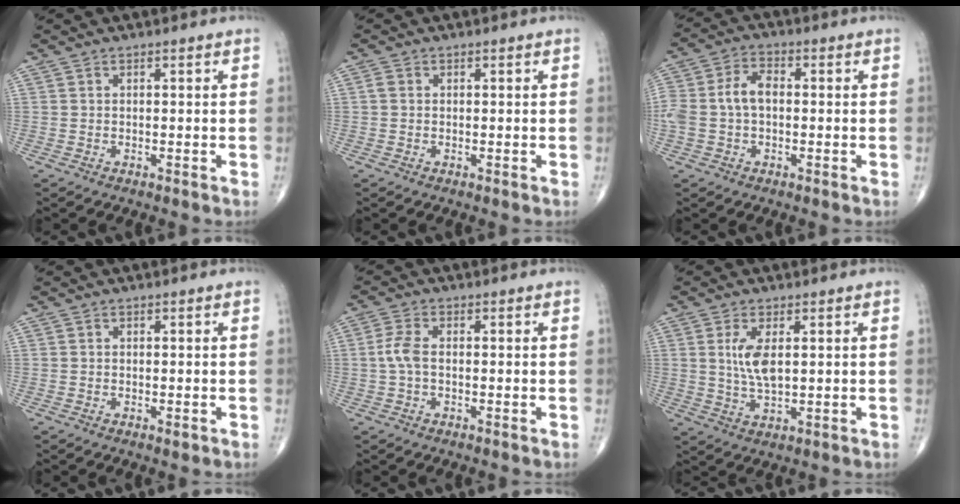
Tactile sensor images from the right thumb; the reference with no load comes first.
{"total": 1.0, "force": [0.1, 0.9, 0.5], "torque": [-0.010, 0.002, 0.000]}
{"total": 7.6, "force": [-0.2, 4.8, 5.9], "torque": [-0.131, 0.026, -0.009]}
{"total": 0.7, "force": [-0.3, 0.4, 0.6], "torque": [-0.007, -0.002, -0.006]}
{"total": 3.7, "force": [-0.2, 1.9, 3.2], "torque": [-0.080, 0.008, -0.009]}
{"total": 5.9, "force": [1.3, 2.4, 5.3], "torque": [-0.110, -0.010, 0.030]}